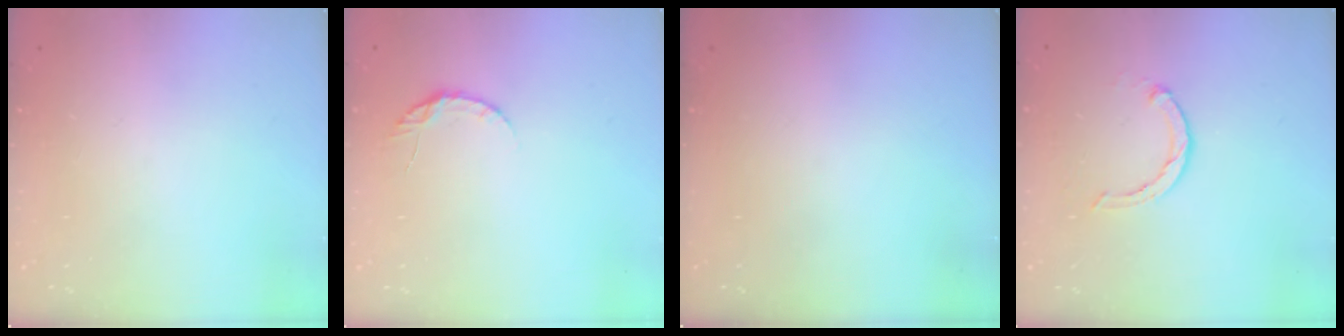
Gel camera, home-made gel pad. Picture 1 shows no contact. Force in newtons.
{"total": 5.1, "press": 5.0, "slide": 0.7}
{"total": 0.0}
{"total": 2.4, "press": 2.4, "slide": 0.4}